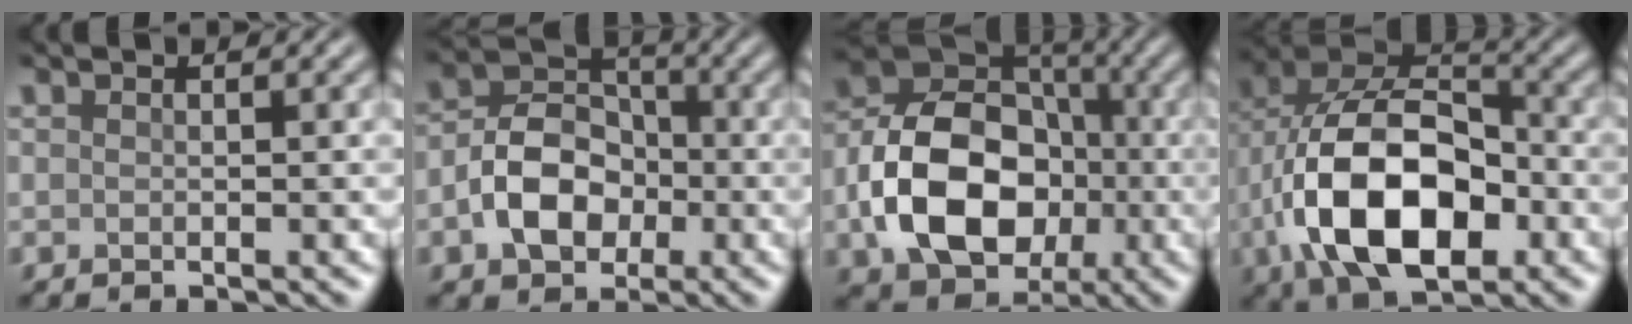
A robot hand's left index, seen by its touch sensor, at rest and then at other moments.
{"total": 5.8, "force": [-1.5, 4.4, 3.6], "torque": [-0.062, 0.006, -0.031]}
{"total": 11.3, "force": [-2.4, 8.4, 7.2], "torque": [-0.137, 0.003, -0.048]}
{"total": 13.3, "force": [-3.7, 7.8, 10.1], "torque": [-0.197, -0.004, -0.080]}